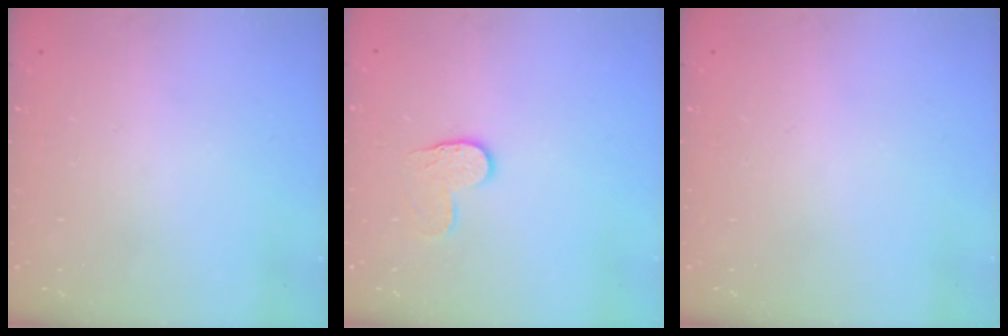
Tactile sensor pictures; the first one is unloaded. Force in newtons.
{"total": 6.4, "press": 6.4, "slide": 0.6}
{"total": 0.0}